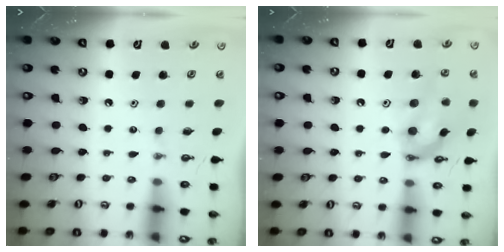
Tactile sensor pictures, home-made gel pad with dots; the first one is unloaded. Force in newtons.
{"total": 14.3, "press": 14.2, "slide": 1.8}